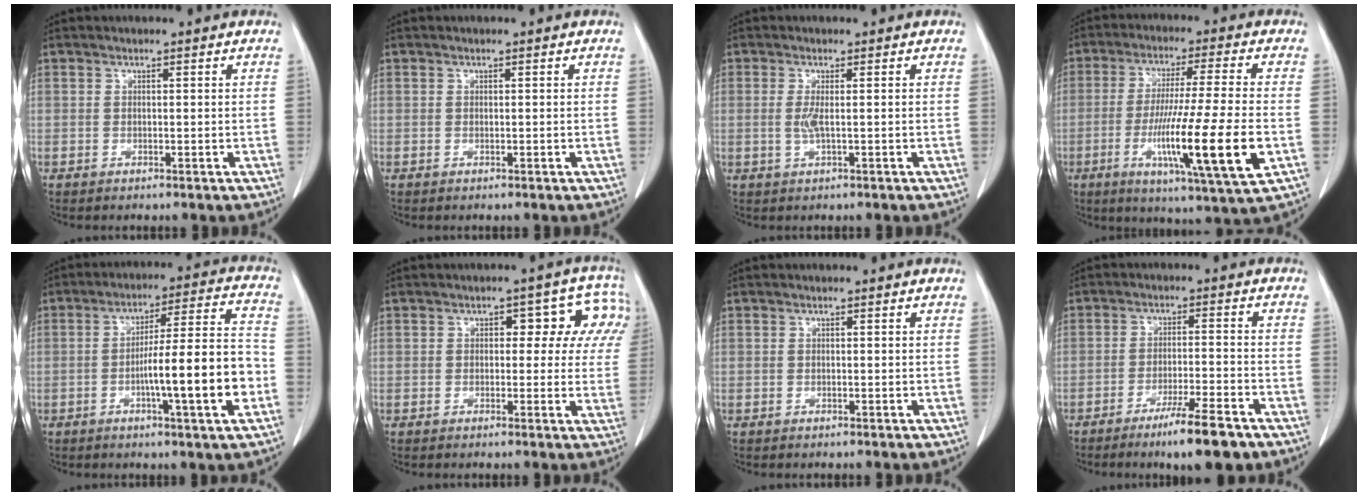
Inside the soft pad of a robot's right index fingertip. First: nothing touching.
{"total": 0.0}
{"total": 2.1, "force": [0.0, 0.0, 2.1], "torque": [-0.051, -0.003, 0.000]}
{"total": 16.3, "force": [-4.3, -0.5, 15.7], "torque": [-0.278, -0.031, -0.073]}
{"total": 13.7, "force": [-3.7, 0.1, 13.1], "torque": [-0.203, 0.009, -0.058]}
{"total": 7.3, "force": [2.1, 4.4, 5.5], "torque": [-0.036, 0.036, 0.019]}
{"total": 0.0}
{"total": 8.7, "force": [-6.1, 0.5, 6.2], "torque": [-0.097, -0.017, -0.096]}